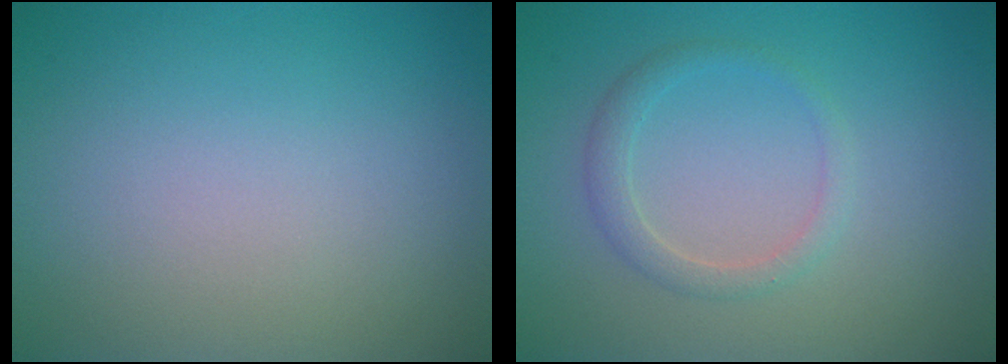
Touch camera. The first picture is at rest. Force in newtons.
{"total": 1.7, "press": 1.7, "slide": 0.0}